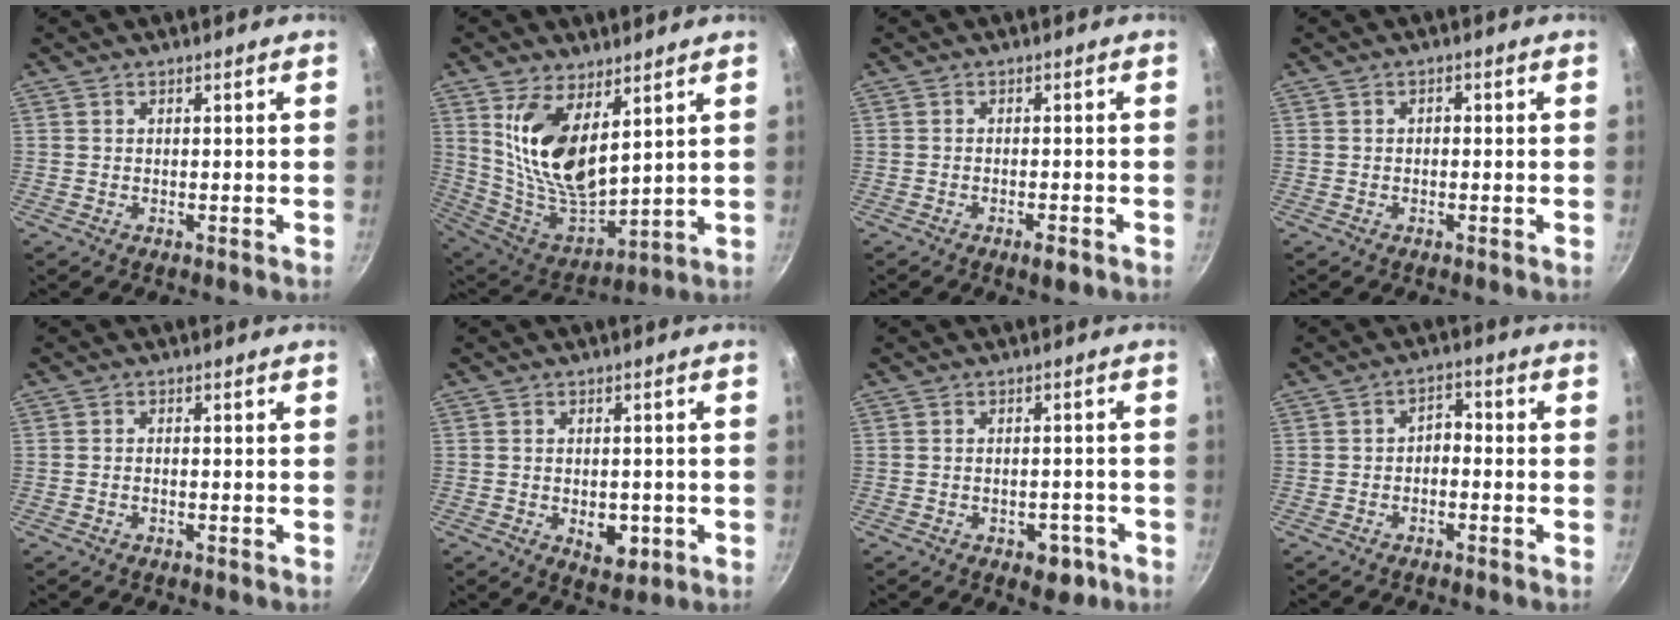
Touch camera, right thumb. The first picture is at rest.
{"total": 16.3, "force": [6.2, 7.9, 12.8], "torque": [-0.224, -0.059, 0.136]}
{"total": 2.6, "force": [-1.5, 0.7, 2.0], "torque": [-0.034, 0.009, -0.022]}
{"total": 1.1, "force": [-0.2, 0.8, 0.7], "torque": [-0.011, 0.007, -0.004]}
{"total": 0.8, "force": [-0.5, 0.3, 0.5], "torque": [-0.014, 0.007, -0.013]}
{"total": 5.5, "force": [-1.4, 3.4, 4.1], "torque": [-0.036, 0.002, -0.013]}
{"total": 5.1, "force": [-2.6, 3.1, 3.1], "torque": [-0.018, 0.021, -0.021]}
{"total": 3.1, "force": [-1.1, 2.0, 2.1], "torque": [-0.021, 0.022, -0.022]}